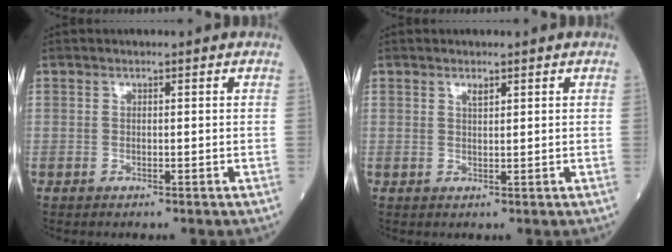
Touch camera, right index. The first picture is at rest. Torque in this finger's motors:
{"motor_torque": [-0.01, 0.00, -0.01, 0.00]}